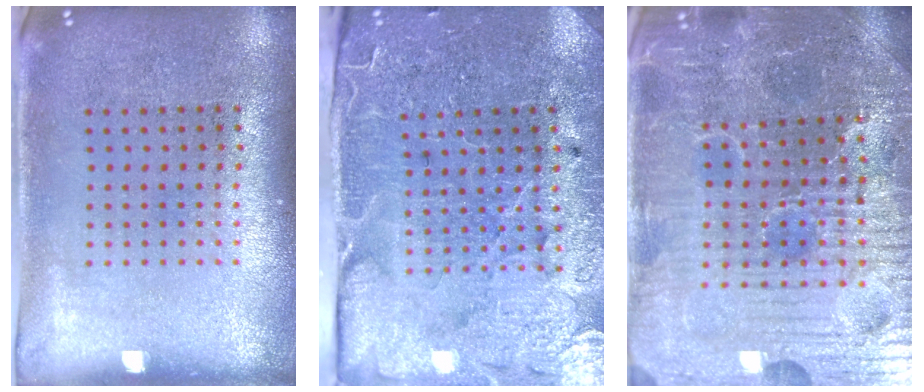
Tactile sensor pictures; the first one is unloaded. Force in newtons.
{"total": 3.4, "press": 3.4, "slide": 0.6}
{"total": 5.6, "press": 5.4, "slide": 1.6}